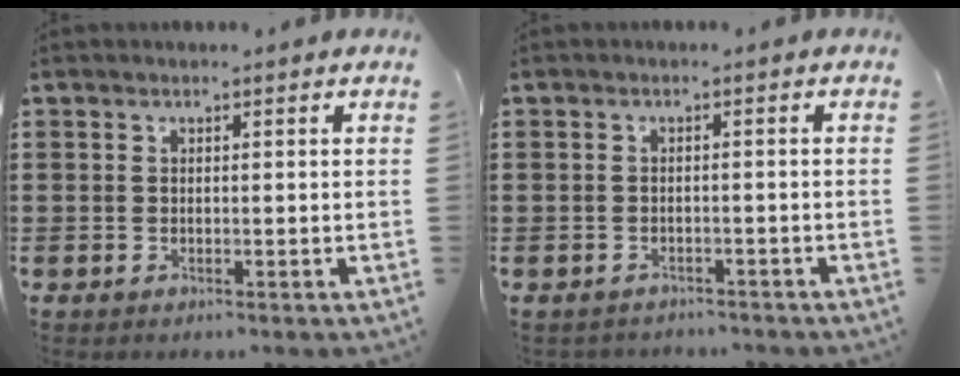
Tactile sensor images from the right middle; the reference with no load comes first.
{"total": 1.1, "force": [-1.1, 0.2, -0.1], "torque": [-0.004, 0.001, -0.025]}